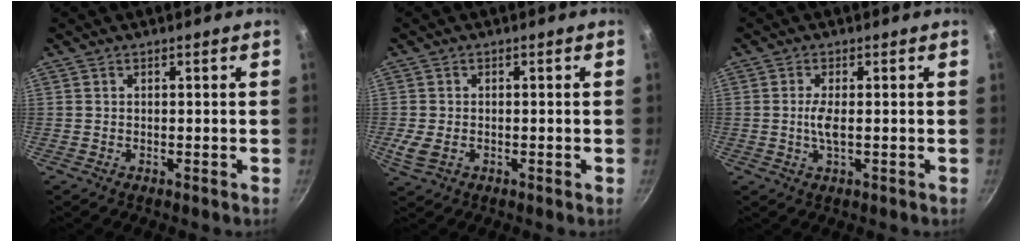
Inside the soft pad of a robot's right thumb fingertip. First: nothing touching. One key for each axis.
{"total": 3.4, "fx": -0.8, "fy": 2.2, "fz": 2.5, "tx": -0.054, "ty": -0.003, "tz": -0.015}
{"total": 3.0, "fx": -0.1, "fy": 0.8, "fz": 2.9, "tx": -0.069, "ty": -0.001, "tz": -0.004}